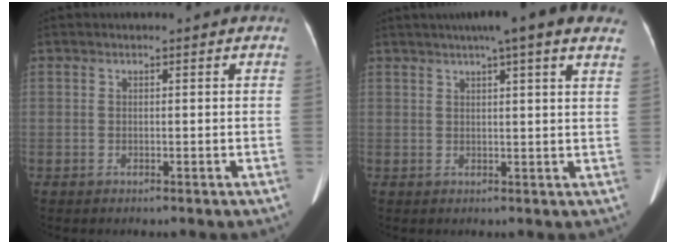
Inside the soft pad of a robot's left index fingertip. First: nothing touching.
{"total": 12.0, "force": [8.9, 0.8, 8.0], "torque": [-0.110, 0.031, 0.101]}